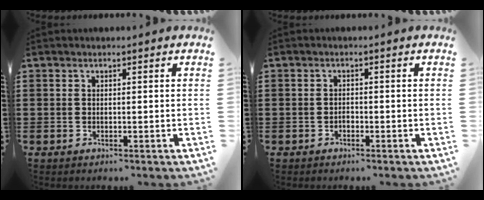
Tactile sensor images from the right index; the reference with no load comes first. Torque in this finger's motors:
{"motor_torque": [2.14, 0.00, 0.07, 0.02]}